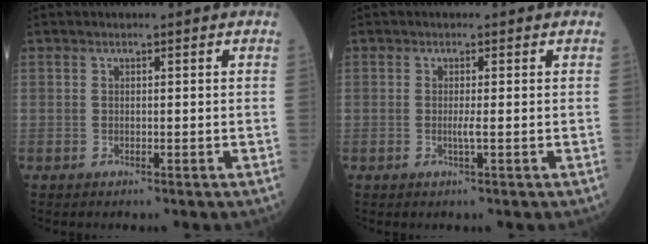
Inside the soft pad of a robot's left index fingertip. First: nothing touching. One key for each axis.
{"total": 1.2, "fx": -0.2, "fy": -0.2, "fz": 1.2, "tx": -0.027, "ty": -0.001, "tz": -0.005}